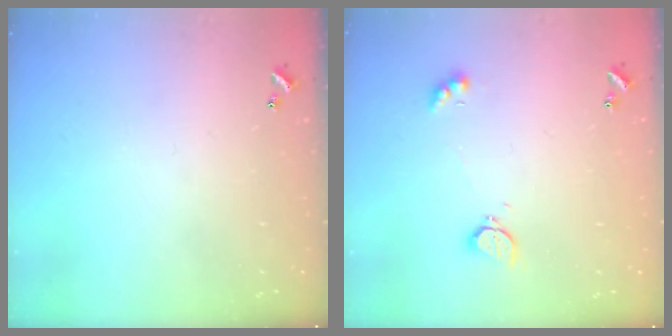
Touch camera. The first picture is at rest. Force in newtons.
{"total": 2.8, "press": 2.7, "slide": 0.6}